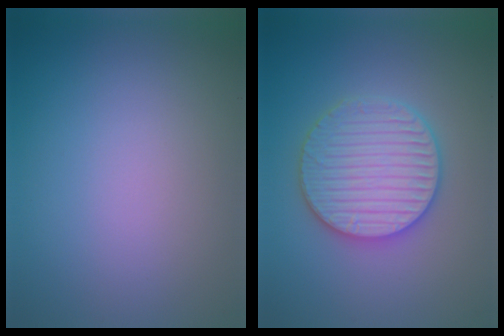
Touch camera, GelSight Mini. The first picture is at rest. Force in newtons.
{"total": 5.9, "press": 5.7, "slide": 1.1}